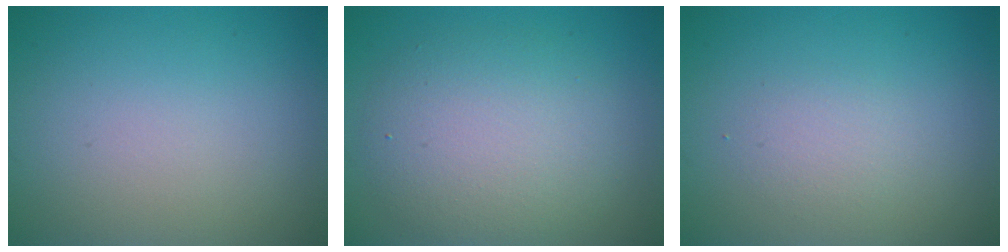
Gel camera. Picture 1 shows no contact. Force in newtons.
{"total": 5.9, "press": 5.9, "slide": 0.3}
{"total": 1.5, "press": 1.4, "slide": 0.1}